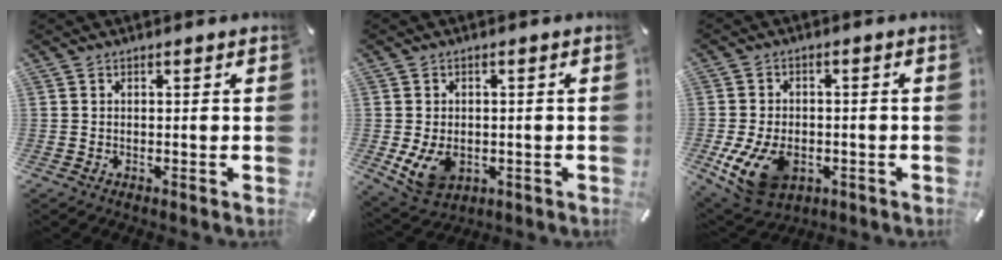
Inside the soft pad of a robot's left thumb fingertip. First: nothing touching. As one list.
[{"total": 7.2, "force": [-1.3, 5.5, 4.5], "torque": [-0.090, -0.001, -0.025]}, {"total": 12.1, "force": [-3.7, 8.6, 7.7], "torque": [-0.154, 0.009, -0.062]}]